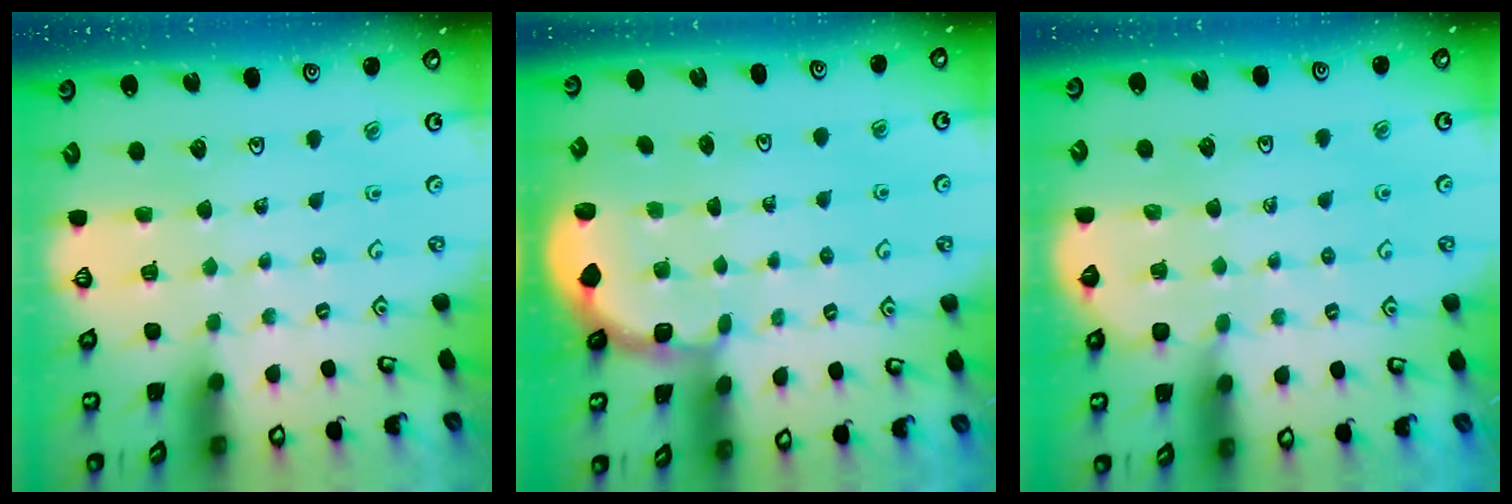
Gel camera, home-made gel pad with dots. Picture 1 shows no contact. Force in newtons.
{"total": 1.8, "press": 1.7, "slide": 0.7}
{"total": 2.4, "press": 2.4, "slide": 0.2}